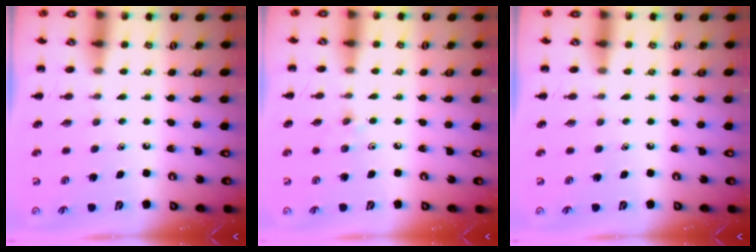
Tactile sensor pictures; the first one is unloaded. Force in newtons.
{"total": 3.9, "press": 3.6, "slide": 1.4}
{"total": 0.0}